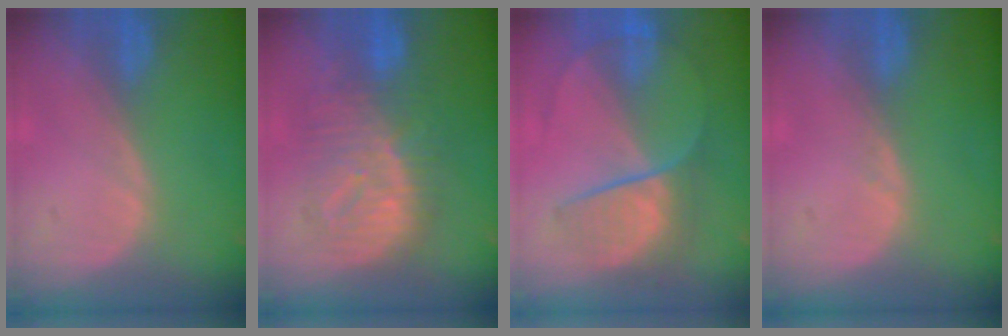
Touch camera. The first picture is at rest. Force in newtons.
{"total": 9.3, "press": 9.3, "slide": 0.4}
{"total": 6.9, "press": 6.6, "slide": 2.0}
{"total": 0.5, "press": 0.5, "slide": 0.0}